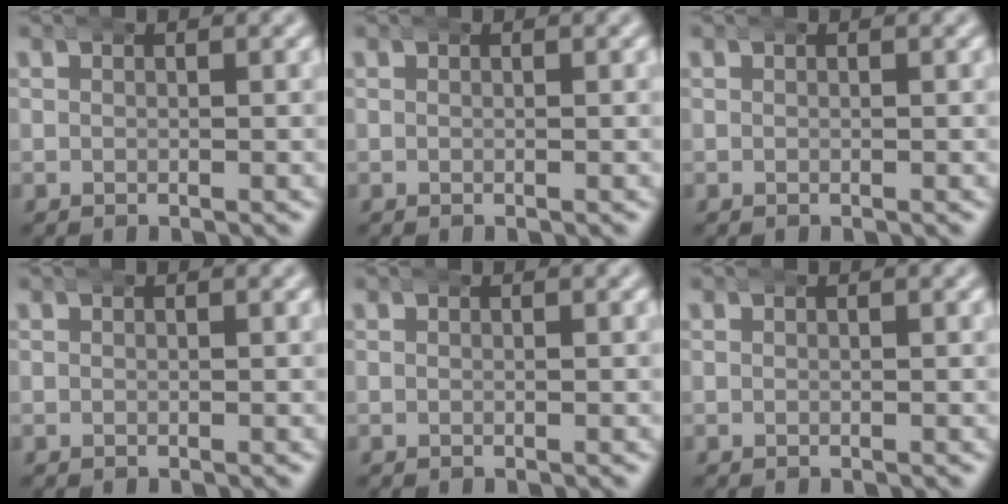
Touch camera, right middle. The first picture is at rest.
{"total": 0.0}
{"total": 0.0}
{"total": 0.0}
{"total": 0.0}
{"total": 0.0}